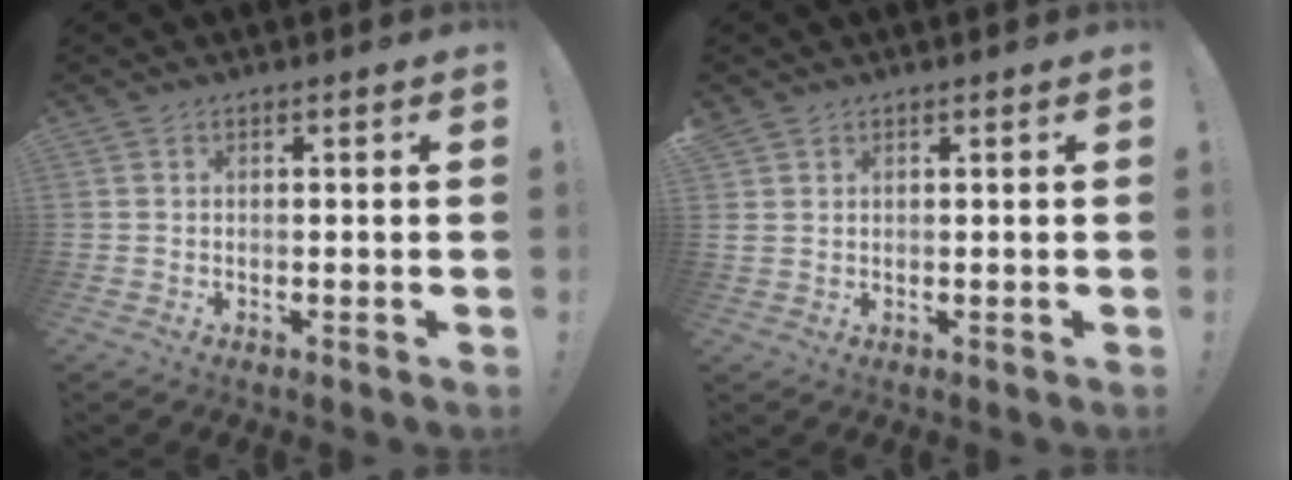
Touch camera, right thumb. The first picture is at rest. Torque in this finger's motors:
{"motor_torque": [0.00, 0.02, 0.28, 0.33, 0.00]}